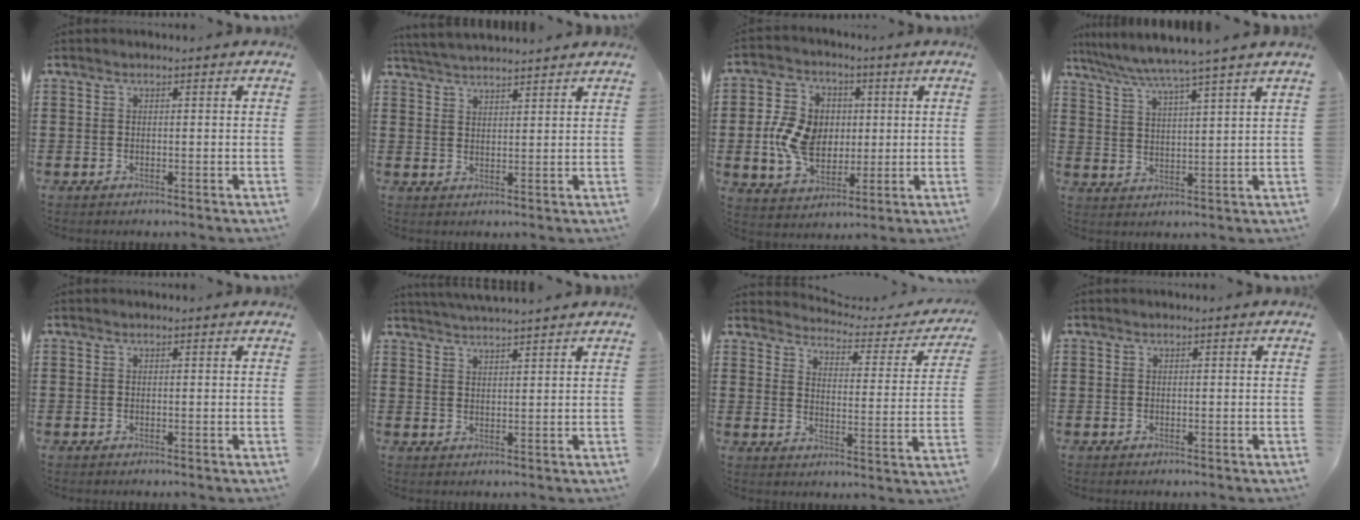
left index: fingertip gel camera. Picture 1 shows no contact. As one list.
[{"total": 3.4, "force": [3.4, -0.3, 0.5], "torque": [-0.019, -0.011, 0.062]}, {"total": 9.3, "force": [0.0, 7.2, 5.9], "torque": [-0.139, 0.011, -0.003]}, {"total": 5.7, "force": [5.0, -1.2, 2.5], "torque": [-0.068, -0.031, 0.084]}, {"total": 0.0}, {"total": 2.8, "force": [2.7, -0.6, 0.3], "torque": [-0.013, -0.011, 0.049]}, {"total": 3.2, "force": [3.2, 0.1, 0.5], "torque": [-0.027, -0.034, 0.047]}, {"total": 0.0}]